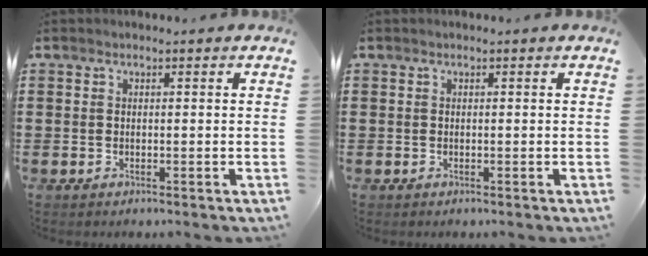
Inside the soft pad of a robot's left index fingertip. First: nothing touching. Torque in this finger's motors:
{"motor_torque": [0.03, -0.08, 0.00, 0.00]}